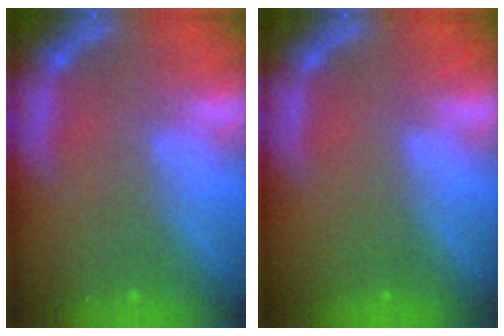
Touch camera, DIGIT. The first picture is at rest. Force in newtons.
{"total": 0.0}